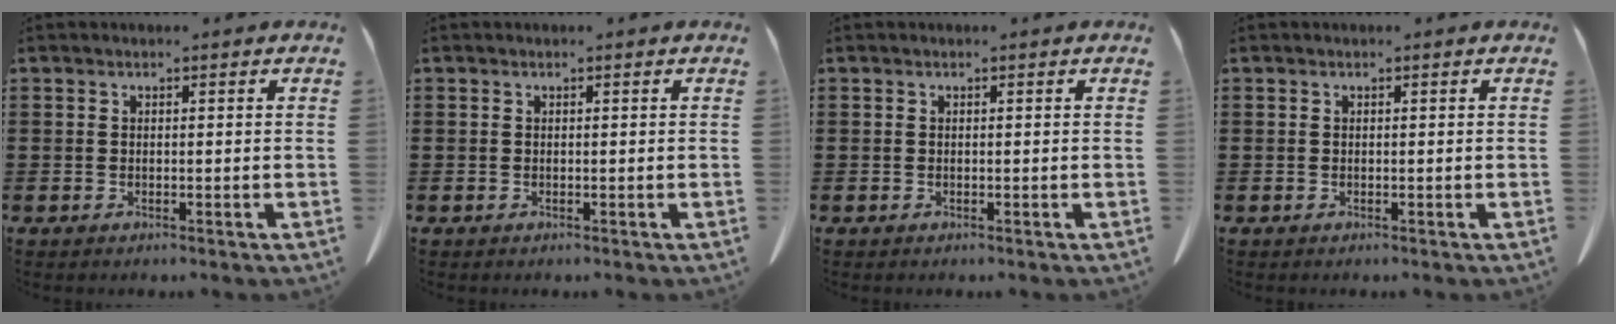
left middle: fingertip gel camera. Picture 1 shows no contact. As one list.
[{"total": 0.0}, {"total": 0.0}, {"total": 0.0}]